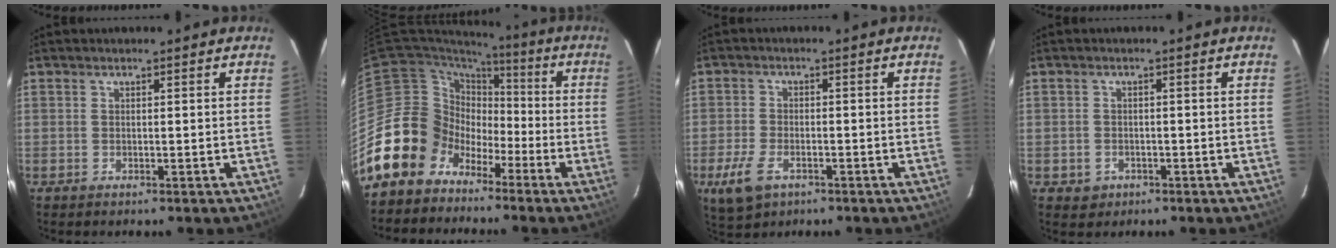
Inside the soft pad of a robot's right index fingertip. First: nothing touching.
{"total": 14.1, "force": [-7.0, 11.9, 3.0], "torque": [-0.076, 0.042, -0.126]}
{"total": 7.3, "force": [-3.7, 4.1, 4.7], "torque": [-0.122, -0.011, -0.066]}
{"total": 3.1, "force": [-1.2, 2.8, 0.7], "torque": [-0.021, 0.003, -0.012]}